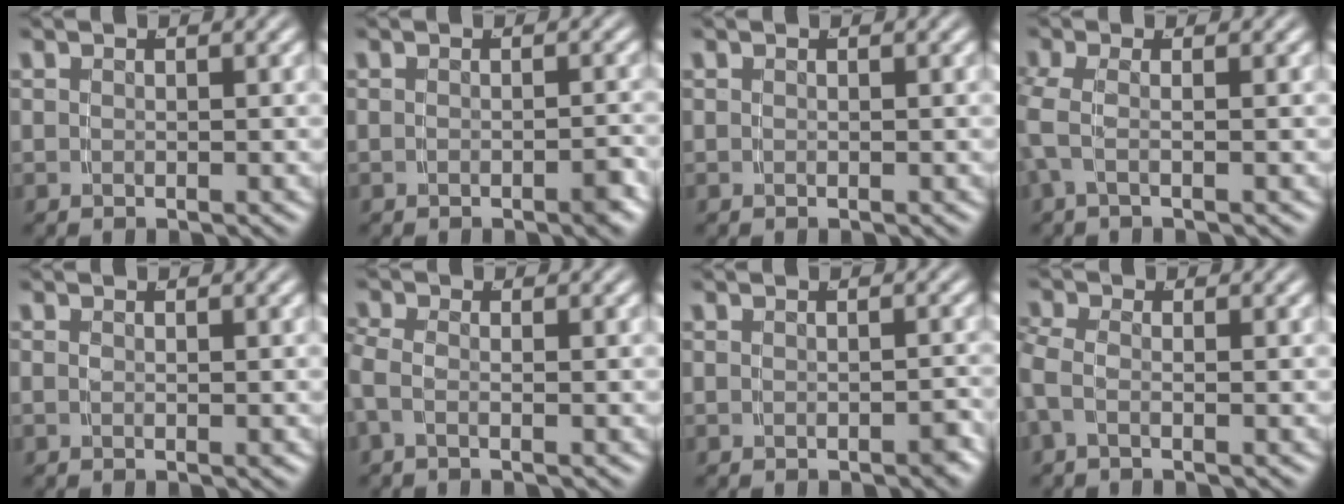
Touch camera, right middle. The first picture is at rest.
{"total": 1.2, "force": [-0.9, 0.1, 0.8], "torque": [-0.013, 0.005, -0.019]}
{"total": 0.0}
{"total": 2.3, "force": [-0.1, 0.6, 2.2], "torque": [-0.054, -0.002, -0.001]}
{"total": 0.5, "force": [-0.2, -0.5, 0.2], "torque": [-0.007, -0.006, 0.002]}
{"total": 1.8, "force": [-0.6, 0.8, 1.5], "torque": [-0.044, -0.009, -0.009]}
{"total": 1.0, "force": [-0.8, 0.3, 0.5], "torque": [-0.007, 0.003, -0.016]}
{"total": 2.2, "force": [-0.6, 1.1, 1.8], "torque": [-0.050, -0.008, -0.010]}